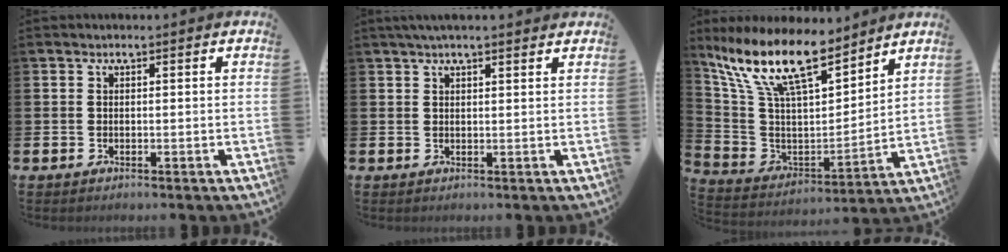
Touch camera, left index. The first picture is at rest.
{"total": 2.6, "force": [2.2, 0.3, 1.3], "torque": [-0.027, 0.000, 0.039]}
{"total": 13.8, "force": [11.1, 3.8, 7.2], "torque": [-0.179, -0.070, 0.195]}